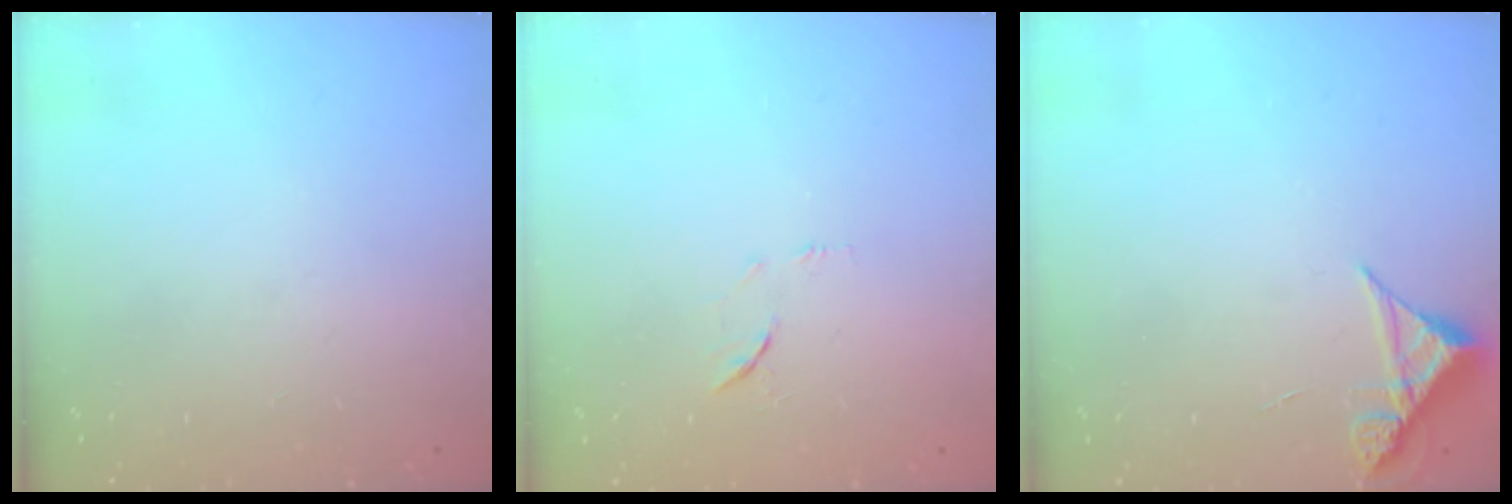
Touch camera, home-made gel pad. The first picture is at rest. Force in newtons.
{"total": 6.4, "press": 6.4, "slide": 0.6}
{"total": 4.9, "press": 4.9, "slide": 0.4}